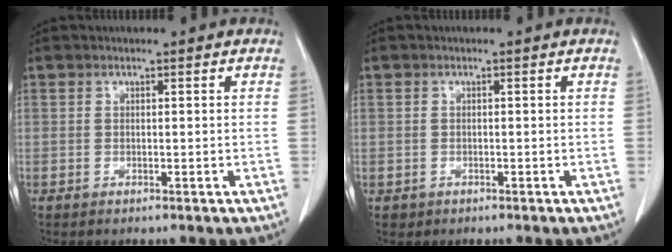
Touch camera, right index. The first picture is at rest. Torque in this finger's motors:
{"motor_torque": [-0.30, 0.08, -0.85, -0.21]}